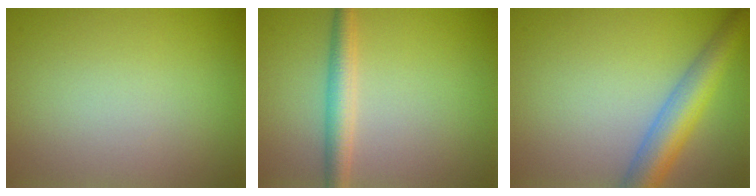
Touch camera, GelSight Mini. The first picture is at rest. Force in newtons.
{"total": 2.8, "press": 2.8, "slide": 0.0}
{"total": 5.3, "press": 5.3, "slide": 0.2}